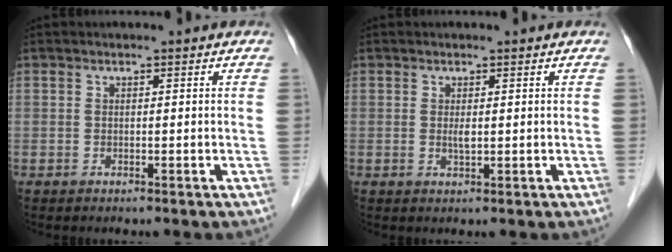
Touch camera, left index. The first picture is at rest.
{"total": 0.9, "force": [0.1, 0.3, 0.9], "torque": [-0.021, -0.003, 0.003]}